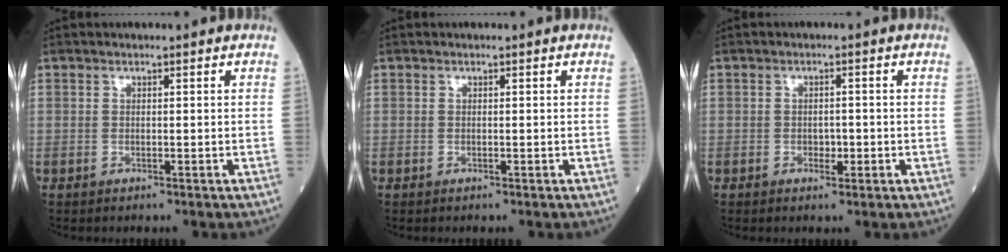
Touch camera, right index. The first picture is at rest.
{"total": 0.0}
{"total": 1.9, "force": [-0.6, 1.0, 1.4], "torque": [-0.020, 0.002, -0.006]}